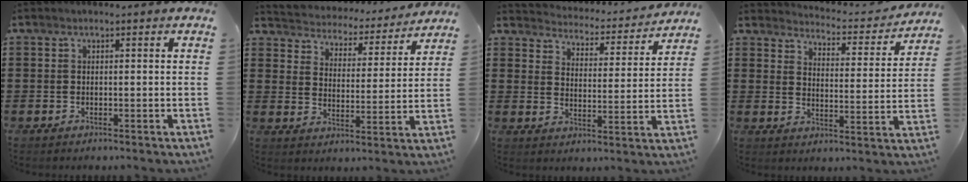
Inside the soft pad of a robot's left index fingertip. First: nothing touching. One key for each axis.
{"total": 3.6, "fx": 3.6, "fy": 0.3, "fz": -0.4, "tx": -0.018, "ty": -0.035, "tz": 0.054}
{"total": 3.8, "fx": 3.7, "fy": 0.0, "fz": -0.3, "tx": -0.021, "ty": -0.036, "tz": 0.059}
{"total": 3.6, "fx": 3.6, "fy": 0.2, "fz": 0.3, "tx": -0.024, "ty": -0.034, "tz": 0.055}